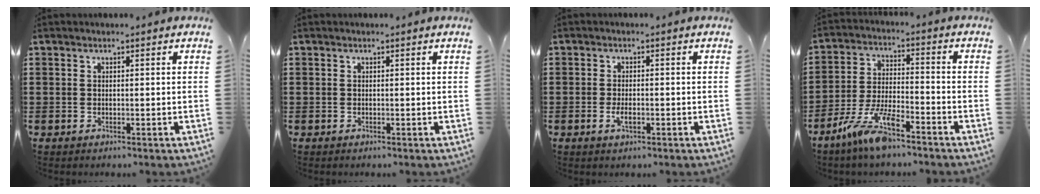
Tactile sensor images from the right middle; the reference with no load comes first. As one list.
[{"total": 0.0}, {"total": 2.4, "force": [-0.8, 1.0, 2.0], "torque": [-0.045, -0.001, -0.018]}, {"total": 8.6, "force": [-6.3, 1.7, 5.5], "torque": [-0.128, -0.007, -0.123]}]